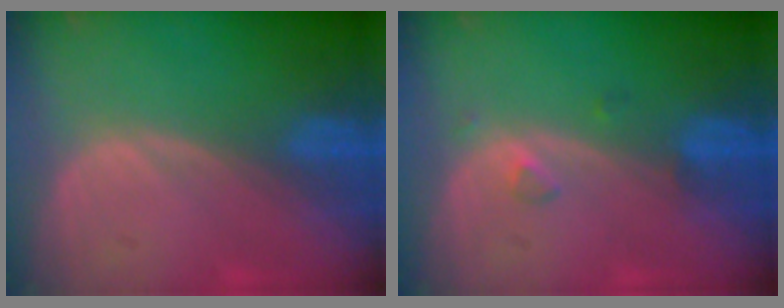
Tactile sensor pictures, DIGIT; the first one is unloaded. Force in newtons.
{"total": 1.5, "press": 1.5, "slide": 0.1}